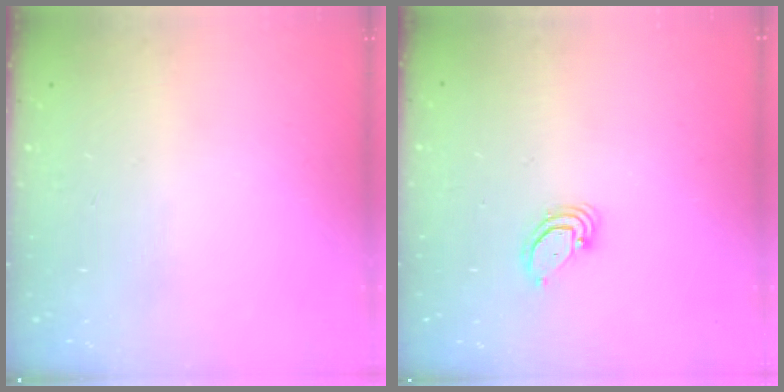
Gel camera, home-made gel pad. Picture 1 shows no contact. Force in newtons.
{"total": 2.8, "press": 2.8, "slide": 0.3}